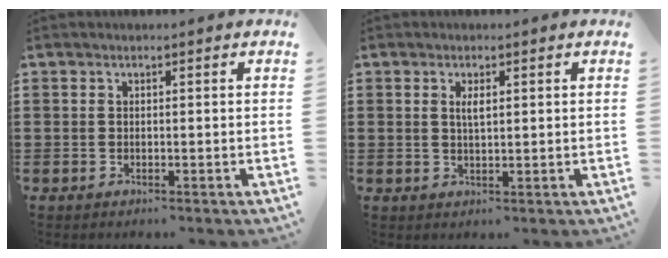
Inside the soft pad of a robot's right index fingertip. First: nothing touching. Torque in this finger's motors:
{"motor_torque": [0.10, 0.02, 0.07, 0.05]}